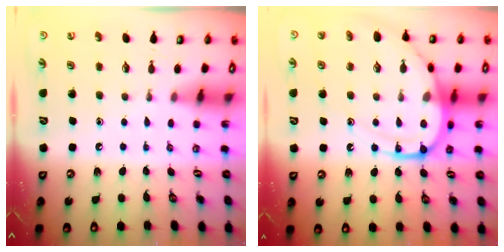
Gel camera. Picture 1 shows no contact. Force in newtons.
{"total": 15.1, "press": 15.0, "slide": 1.5}